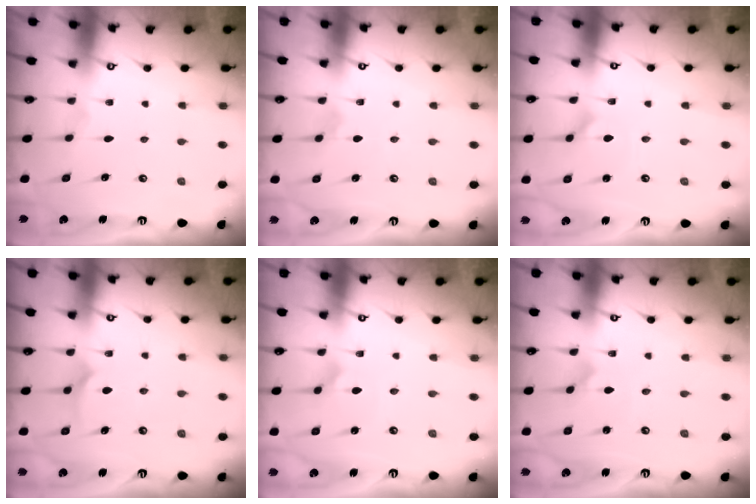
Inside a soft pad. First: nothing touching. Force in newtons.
{"total": 1.2, "press": 1.2, "slide": 0.2}
{"total": 1.4, "press": 1.3, "slide": 0.6}
{"total": 6.1, "press": 6.1, "slide": 0.3}
{"total": 2.4, "press": 2.4, "slide": 0.2}
{"total": 0.7, "press": 0.7, "slide": 0.1}